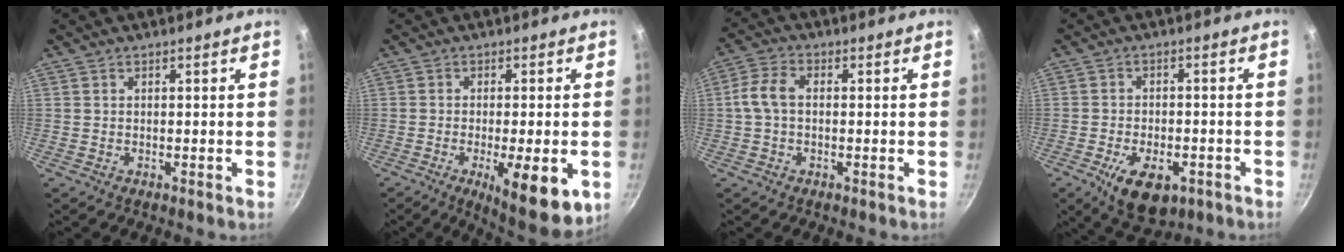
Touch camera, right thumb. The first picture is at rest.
{"total": 12.8, "force": [-4.3, 3.8, 11.5], "torque": [-0.155, -0.014, -0.052]}
{"total": 5.6, "force": [-0.1, 3.5, 4.3], "torque": [-0.090, 0.017, -0.008]}
{"total": 9.8, "force": [-4.6, 5.3, 6.8], "torque": [-0.098, 0.011, -0.066]}